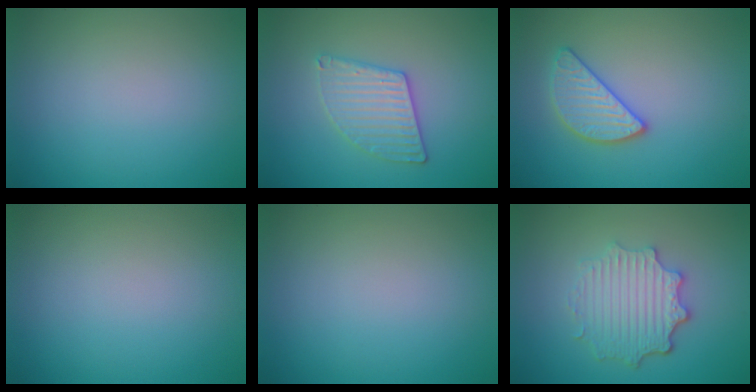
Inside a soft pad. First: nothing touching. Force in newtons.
{"total": 3.0, "press": 3.0, "slide": 0.4}
{"total": 2.7, "press": 2.7, "slide": 0.1}
{"total": 0.0}
{"total": 0.0}
{"total": 4.6, "press": 3.6, "slide": 2.8}